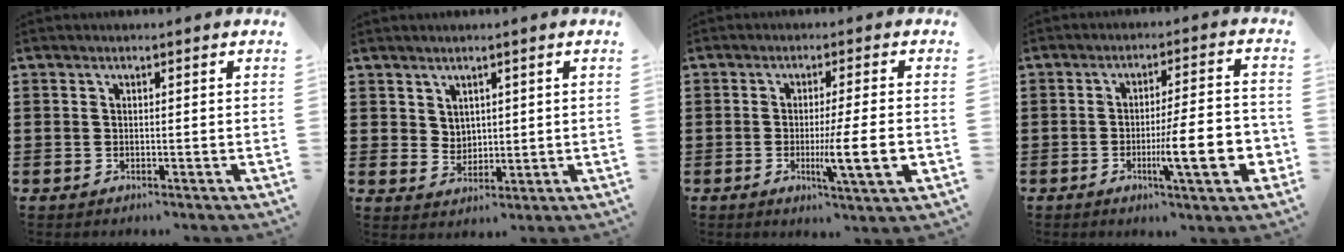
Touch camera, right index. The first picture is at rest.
{"total": 3.0, "force": [2.3, 1.9, 0.4], "torque": [-0.017, 0.002, 0.044]}
{"total": 8.0, "force": [-1.8, 0.1, 7.8], "torque": [-0.126, -0.022, -0.033]}
{"total": 12.0, "force": [-3.5, 2.0, 11.3], "torque": [-0.170, -0.010, -0.060]}